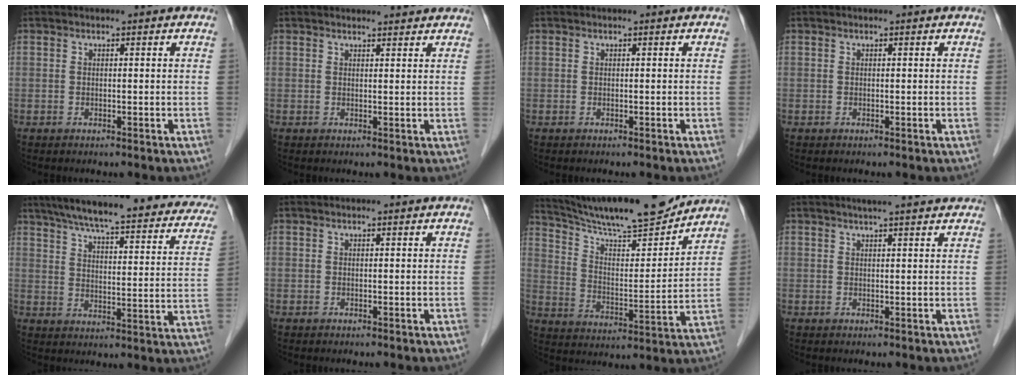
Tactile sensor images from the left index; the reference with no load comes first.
{"total": 3.9, "force": [3.8, 0.9, 0.7], "torque": [-0.010, 0.011, 0.040]}
{"total": 0.0}
{"total": 0.0}
{"total": 30.2, "force": [25.7, 5.0, 15.1], "torque": [-0.219, -0.027, 0.312]}
{"total": 0.0}
{"total": 18.0, "force": [16.5, 1.4, 7.0], "torque": [-0.126, -0.007, 0.264]}
{"total": 6.7, "force": [5.8, 0.7, 3.4], "torque": [-0.046, 0.020, 0.068]}